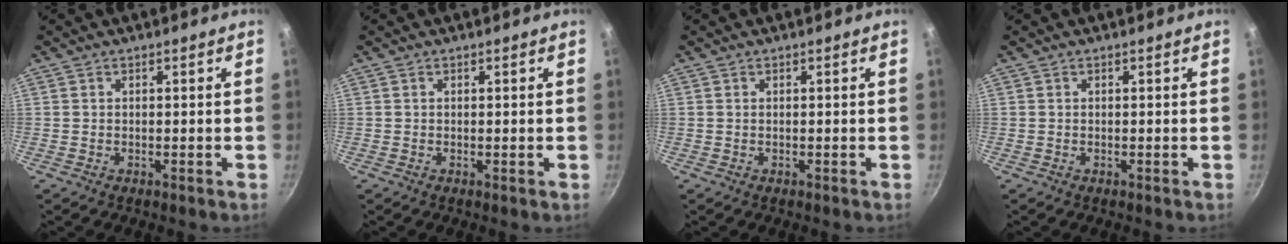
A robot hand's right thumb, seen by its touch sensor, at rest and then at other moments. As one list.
[{"total": 0.0}, {"total": 0.0}, {"total": 0.0}]